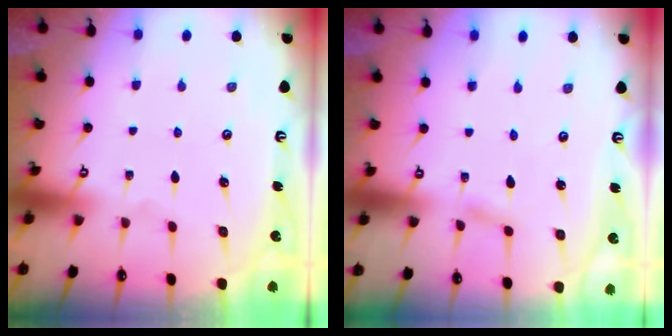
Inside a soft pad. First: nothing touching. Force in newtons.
{"total": 2.3, "press": 2.3, "slide": 0.1}